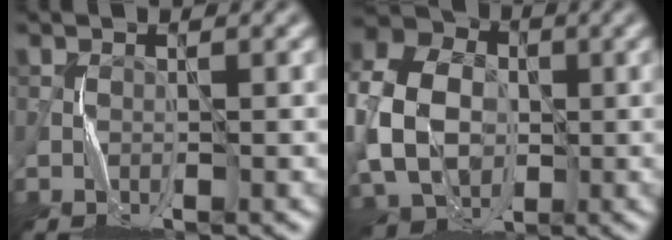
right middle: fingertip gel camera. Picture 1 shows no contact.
{"total": 11.4, "force": [-0.6, 8.6, 7.5], "torque": [-0.175, 0.001, -0.015]}